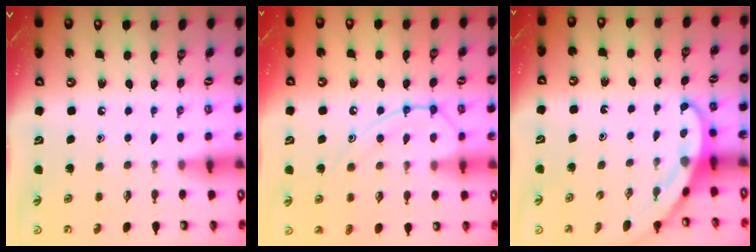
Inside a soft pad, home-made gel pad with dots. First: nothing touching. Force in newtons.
{"total": 13.5, "press": 13.4, "slide": 1.3}
{"total": 4.1, "press": 4.1, "slide": 0.3}